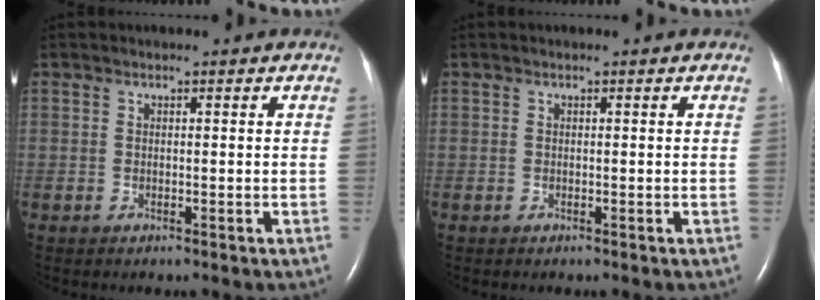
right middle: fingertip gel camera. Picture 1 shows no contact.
{"total": 0.0}